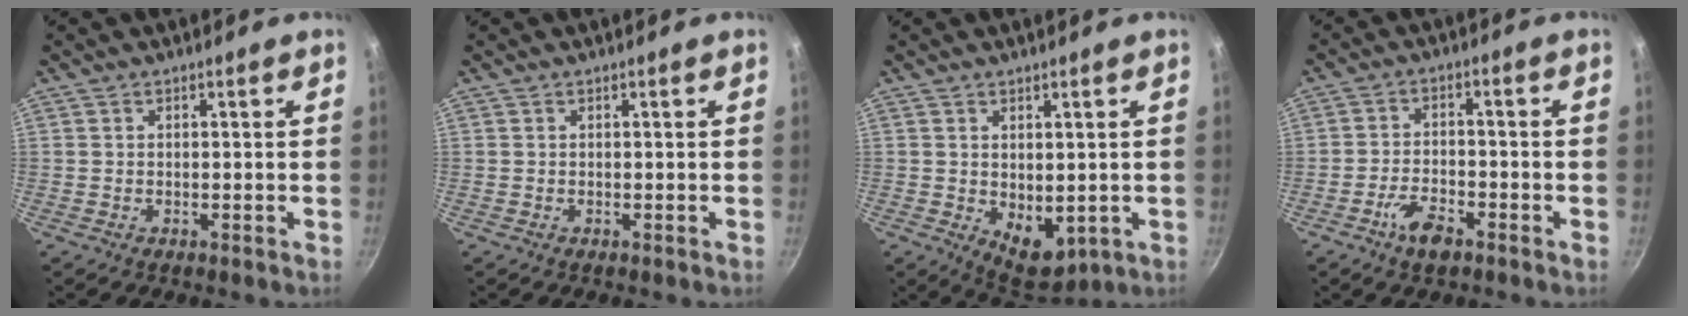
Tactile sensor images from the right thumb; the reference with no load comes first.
{"total": 0.0}
{"total": 6.9, "force": [-0.2, 4.4, 5.4], "torque": [-0.055, -0.016, 0.015]}
{"total": 5.9, "force": [-3.5, 2.5, 4.0], "torque": [-0.071, 0.024, -0.066]}